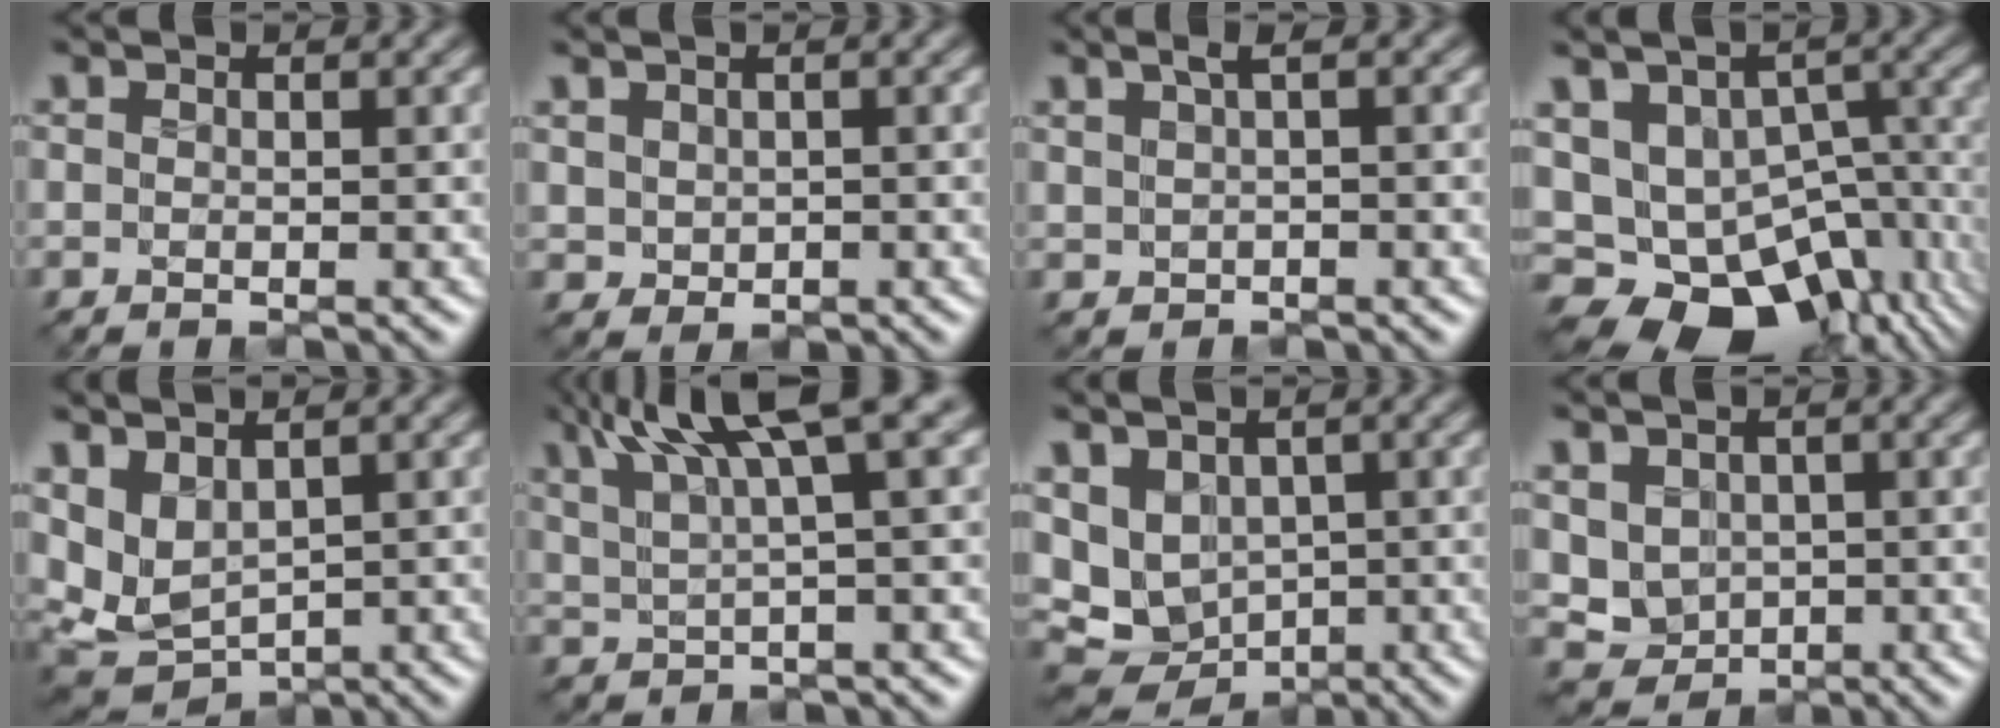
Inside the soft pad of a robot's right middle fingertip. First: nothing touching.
{"total": 1.1, "force": [0.6, 0.9, 0.3], "torque": [-0.015, 0.000, 0.014]}
{"total": 1.3, "force": [0.9, 0.1, 0.9], "torque": [-0.025, 0.004, 0.017]}
{"total": 15.6, "force": [-6.0, 11.3, 9.0], "torque": [-0.159, -0.023, -0.052]}
{"total": 4.6, "force": [1.5, 2.9, 3.3], "torque": [-0.084, -0.006, 0.032]}
{"total": 9.4, "force": [5.7, 2.1, 7.2], "torque": [-0.121, 0.025, 0.097]}
{"total": 7.4, "force": [1.3, 5.8, 4.4], "torque": [-0.112, 0.011, 0.035]}
{"total": 3.6, "force": [0.4, 3.2, 1.6], "torque": [-0.047, 0.002, 0.017]}